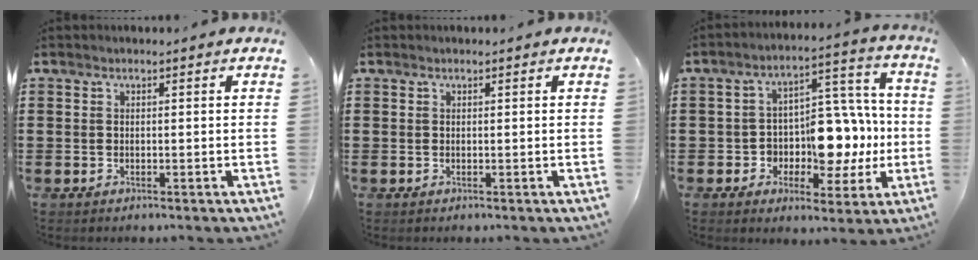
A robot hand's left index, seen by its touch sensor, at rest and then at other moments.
{"total": 0.0}
{"total": 9.8, "force": [-1.0, 7.6, 6.0], "torque": [-0.099, 0.004, -0.009]}